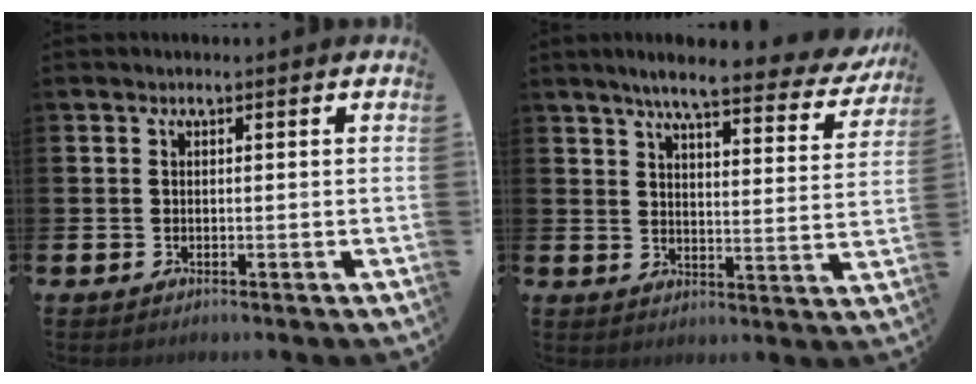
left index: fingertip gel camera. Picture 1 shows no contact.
{"total": 6.9, "force": [6.0, 0.9, 3.4], "torque": [-0.066, -0.039, 0.094]}